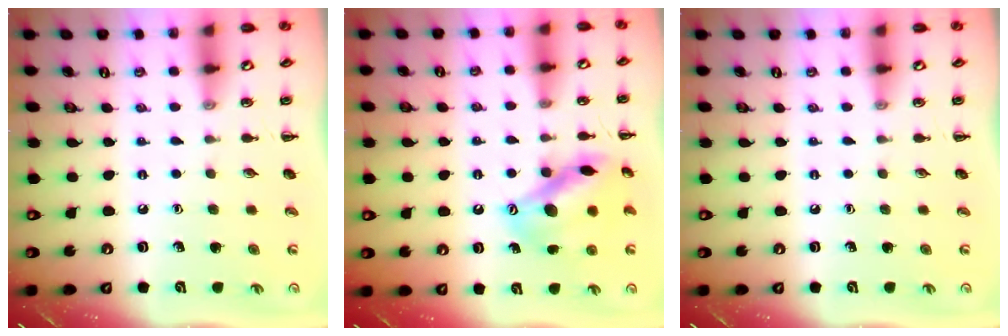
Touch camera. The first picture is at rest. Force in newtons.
{"total": 14.4, "press": 14.2, "slide": 2.5}
{"total": 0.0}